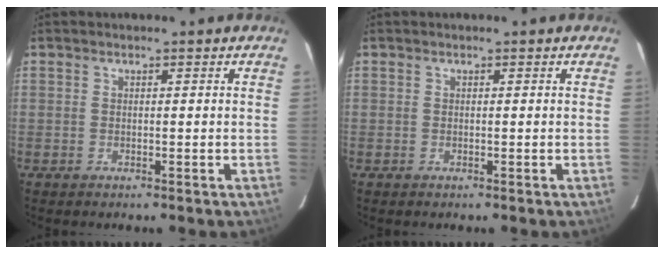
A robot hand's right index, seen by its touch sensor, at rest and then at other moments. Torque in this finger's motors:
{"motor_torque": [0.00, 0.00, 0.01, 0.00]}